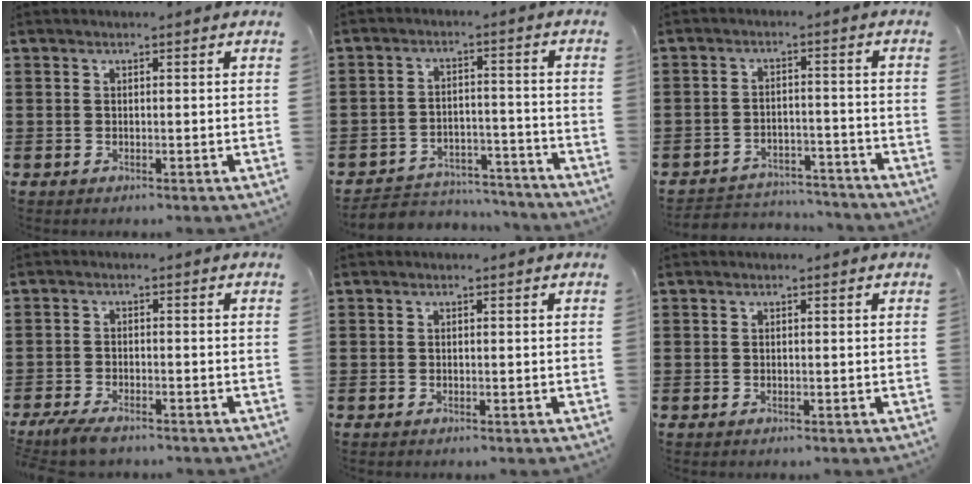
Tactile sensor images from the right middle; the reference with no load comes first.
{"total": 4.7, "force": [-4.5, 1.3, 0.1], "torque": [-0.011, 0.009, -0.097]}
{"total": 3.9, "force": [-3.8, 0.8, -0.1], "torque": [-0.005, 0.004, -0.082]}
{"total": 3.1, "force": [-2.7, 0.6, 1.3], "torque": [-0.045, -0.007, -0.060]}
{"total": 0.0}
{"total": 0.0}